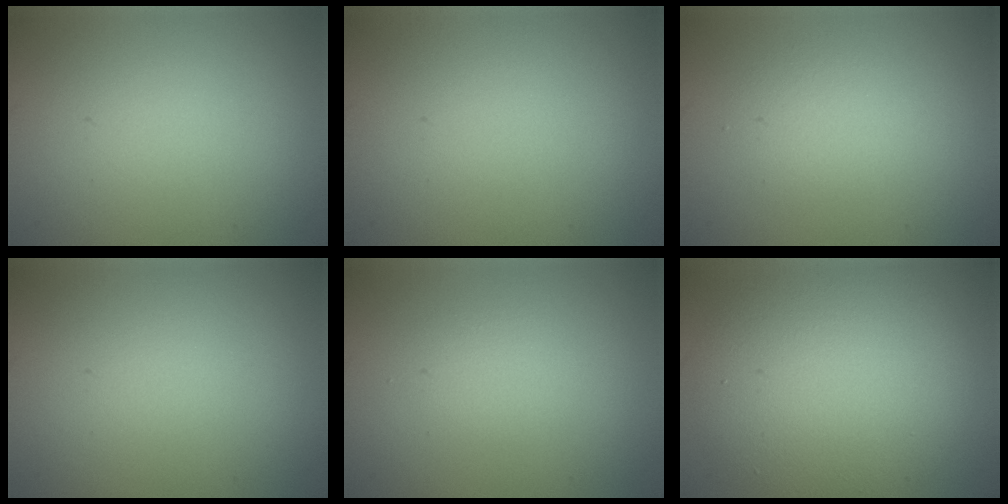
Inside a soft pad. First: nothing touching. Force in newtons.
{"total": 0.0}
{"total": 1.9, "press": 1.9, "slide": 0.1}
{"total": 0.0}
{"total": 1.1, "press": 1.1, "slide": 0.1}
{"total": 8.4, "press": 8.4, "slide": 0.7}